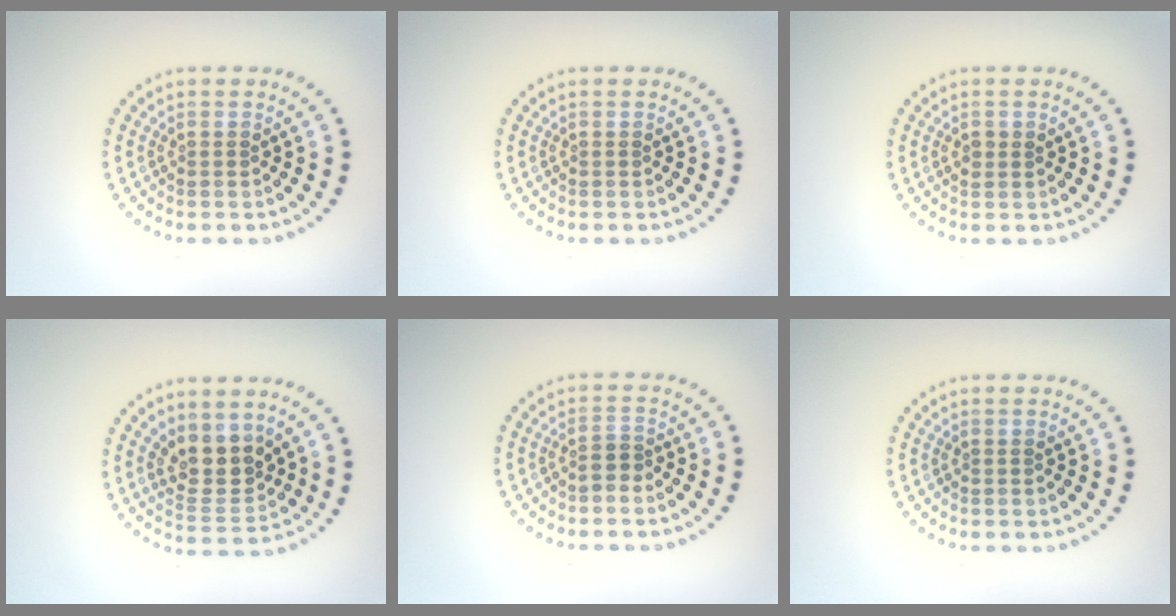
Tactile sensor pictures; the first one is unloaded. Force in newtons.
{"total": 0.0}
{"total": 1.0, "press": 1.0, "slide": 0.0}
{"total": 3.6, "press": 3.2, "slide": 1.6}
{"total": 1.1, "press": 0.9, "slide": 0.7}
{"total": 0.0}